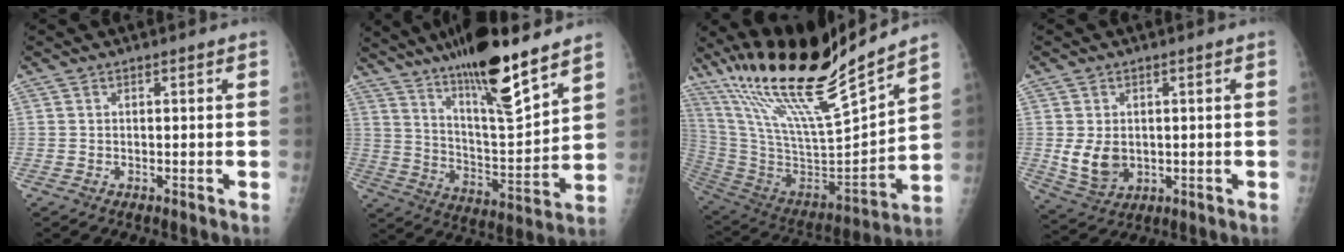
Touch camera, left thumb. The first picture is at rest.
{"total": 19.1, "force": [13.9, 2.9, 12.8], "torque": [-0.191, -0.082, 0.239]}
{"total": 25.2, "force": [20.4, 2.6, 14.6], "torque": [-0.237, -0.096, 0.373]}
{"total": 6.9, "force": [0.1, 5.1, 4.6], "torque": [-0.068, -0.013, 0.018]}